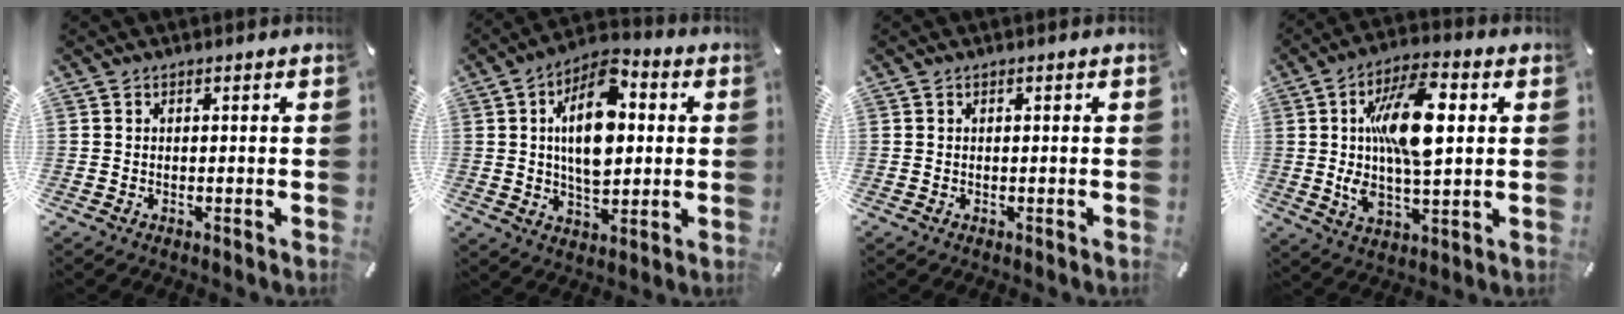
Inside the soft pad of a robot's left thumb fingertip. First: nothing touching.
{"total": 15.1, "force": [2.8, 9.1, 11.8], "torque": [-0.210, -0.001, 0.041]}
{"total": 0.0}
{"total": 17.3, "force": [3.6, 7.9, 15.0], "torque": [-0.274, -0.007, 0.055]}